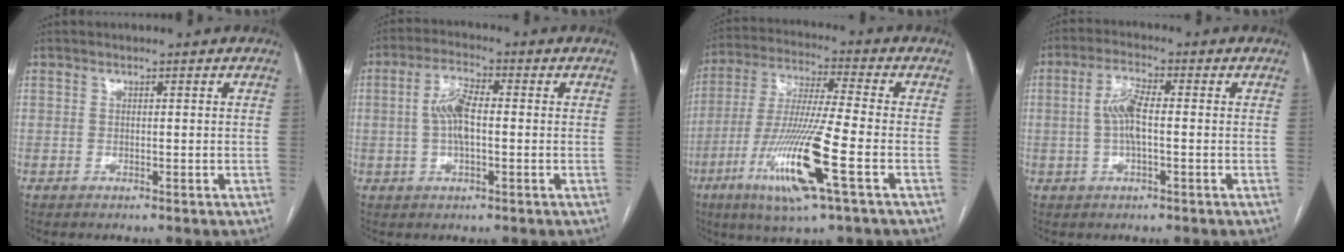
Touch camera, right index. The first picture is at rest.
{"total": 5.7, "force": [0.0, 1.7, 5.5], "torque": [-0.115, 0.012, 0.000]}
{"total": 15.5, "force": [-5.9, 0.1, 14.3], "torque": [-0.294, -0.023, -0.109]}
{"total": 5.3, "force": [0.0, 1.2, 5.1], "torque": [-0.109, 0.011, -0.001]}